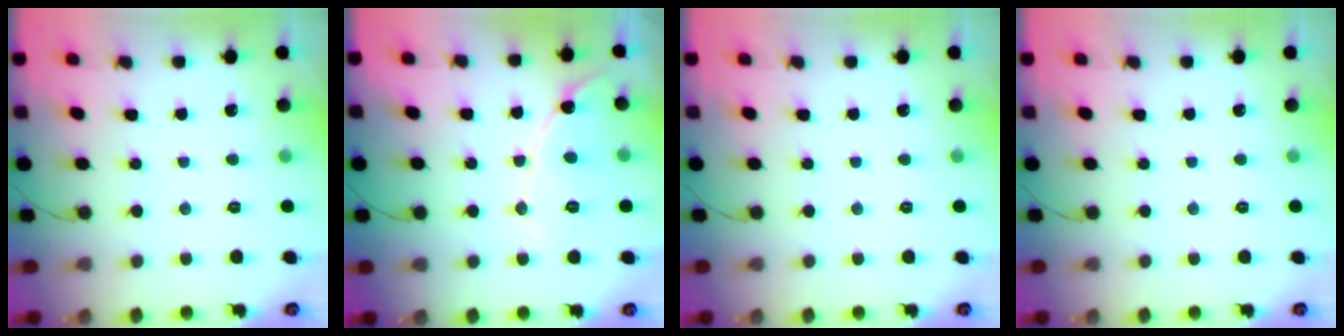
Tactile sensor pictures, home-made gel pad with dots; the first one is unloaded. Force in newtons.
{"total": 11.3, "press": 11.2, "slide": 0.6}
{"total": 0.0}
{"total": 0.0}